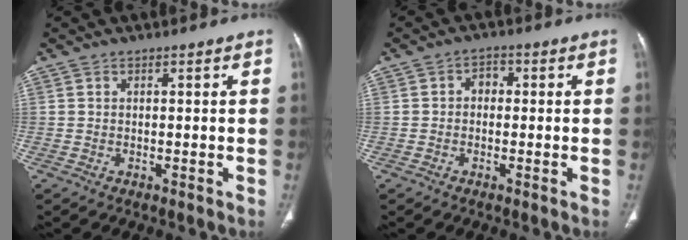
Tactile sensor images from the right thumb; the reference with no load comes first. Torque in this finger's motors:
{"motor_torque": [0.39, 0.75, 0.43, 0.03, -0.02]}